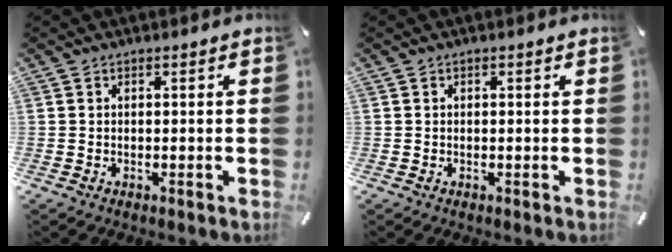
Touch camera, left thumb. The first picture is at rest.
{"total": 0.0}